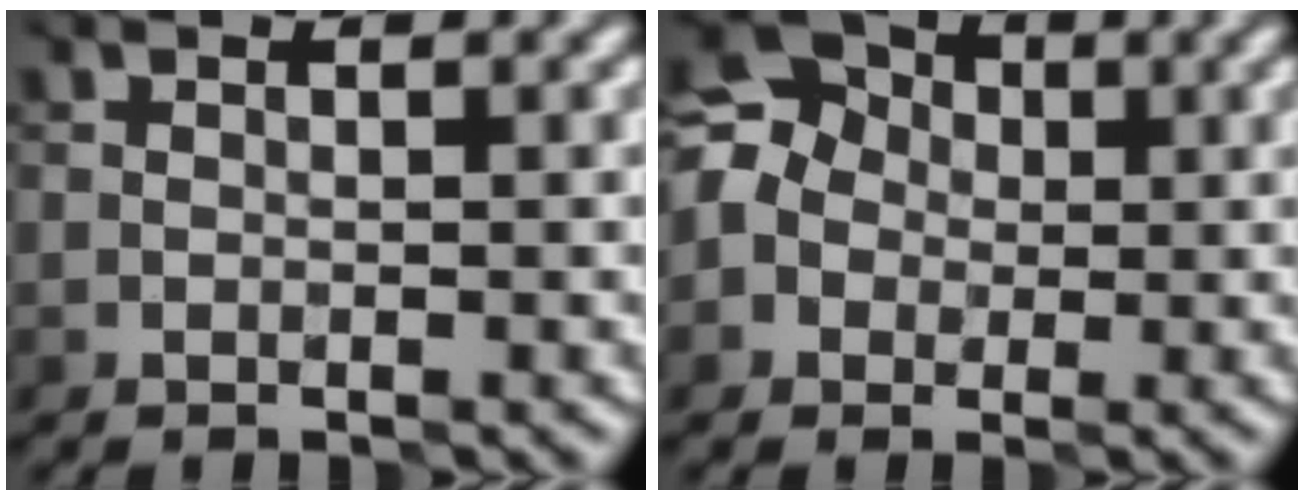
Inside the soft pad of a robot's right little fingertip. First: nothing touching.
{"total": 5.7, "force": [-0.4, 5.2, 2.2], "torque": [-0.052, 0.019, -0.032]}